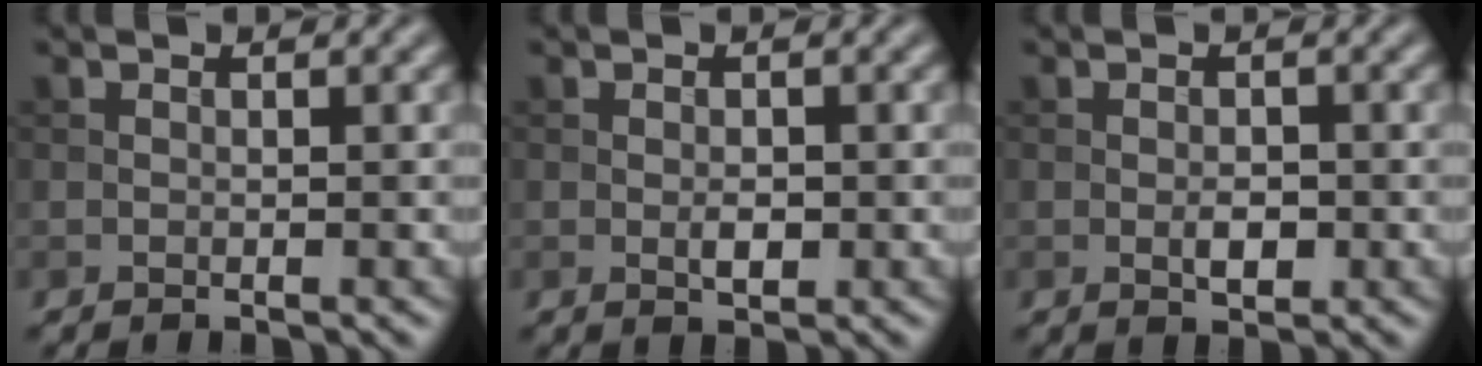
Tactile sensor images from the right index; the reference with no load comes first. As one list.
[{"total": 1.5, "force": [-0.2, 0.8, 1.2], "torque": [-0.020, -0.001, -0.004]}, {"total": 1.8, "force": [-0.4, 1.0, 1.5], "torque": [-0.023, 0.000, -0.008]}]